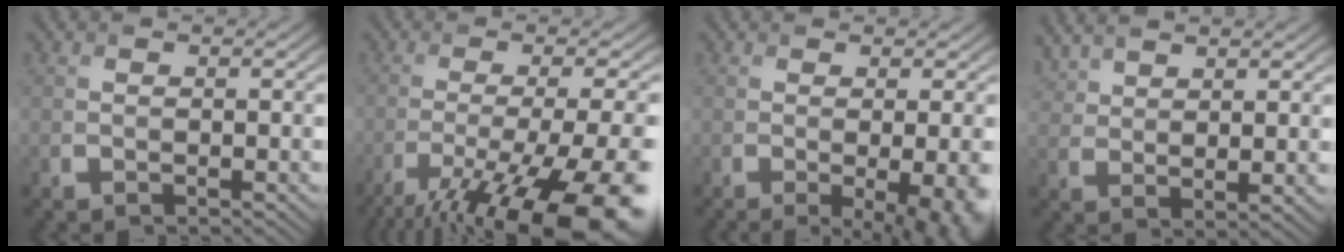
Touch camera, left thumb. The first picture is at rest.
{"total": 18.1, "force": [-11.2, 4.3, 13.5], "torque": [-0.193, -0.024, -0.167]}
{"total": 7.8, "force": [-1.8, 2.7, 7.1], "torque": [-0.077, -0.015, -0.004]}
{"total": 5.4, "force": [4.2, 1.3, 3.2], "torque": [-0.076, 0.006, 0.089]}